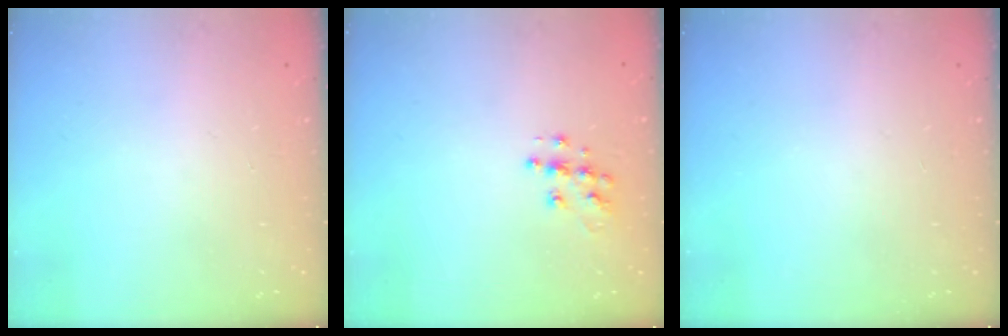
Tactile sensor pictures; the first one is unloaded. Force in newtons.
{"total": 8.8, "press": 8.8, "slide": 0.4}
{"total": 0.0}